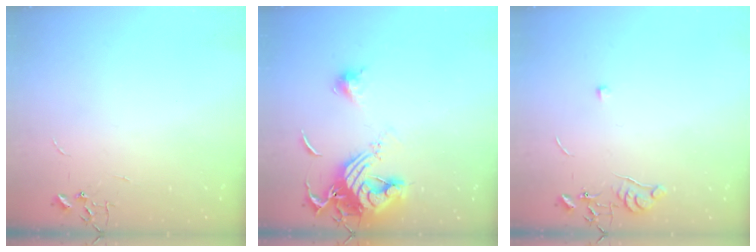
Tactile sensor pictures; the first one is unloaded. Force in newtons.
{"total": 15.4, "press": 15.3, "slide": 1.6}
{"total": 6.2, "press": 6.2, "slide": 0.7}